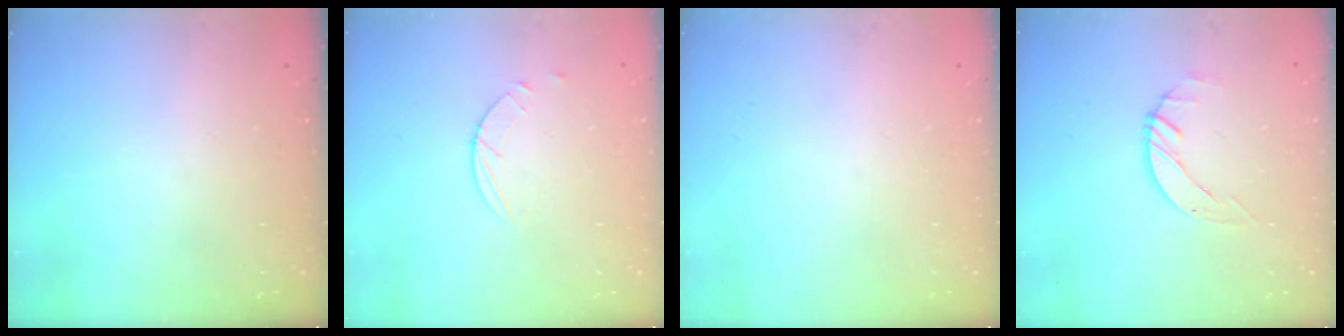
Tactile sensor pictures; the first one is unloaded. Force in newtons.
{"total": 2.5, "press": 2.4, "slide": 0.3}
{"total": 0.0}
{"total": 2.6, "press": 2.6, "slide": 0.3}